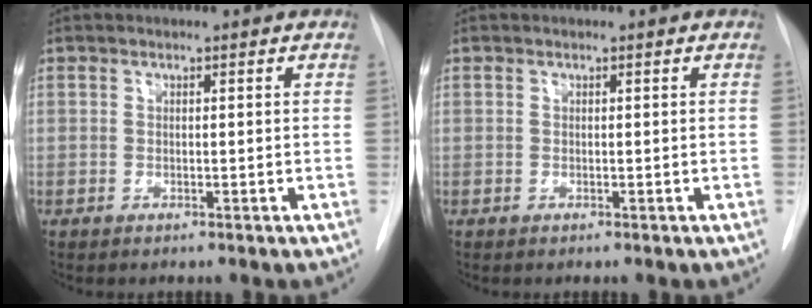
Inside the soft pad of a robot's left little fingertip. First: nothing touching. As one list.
[{"total": 0.0}]